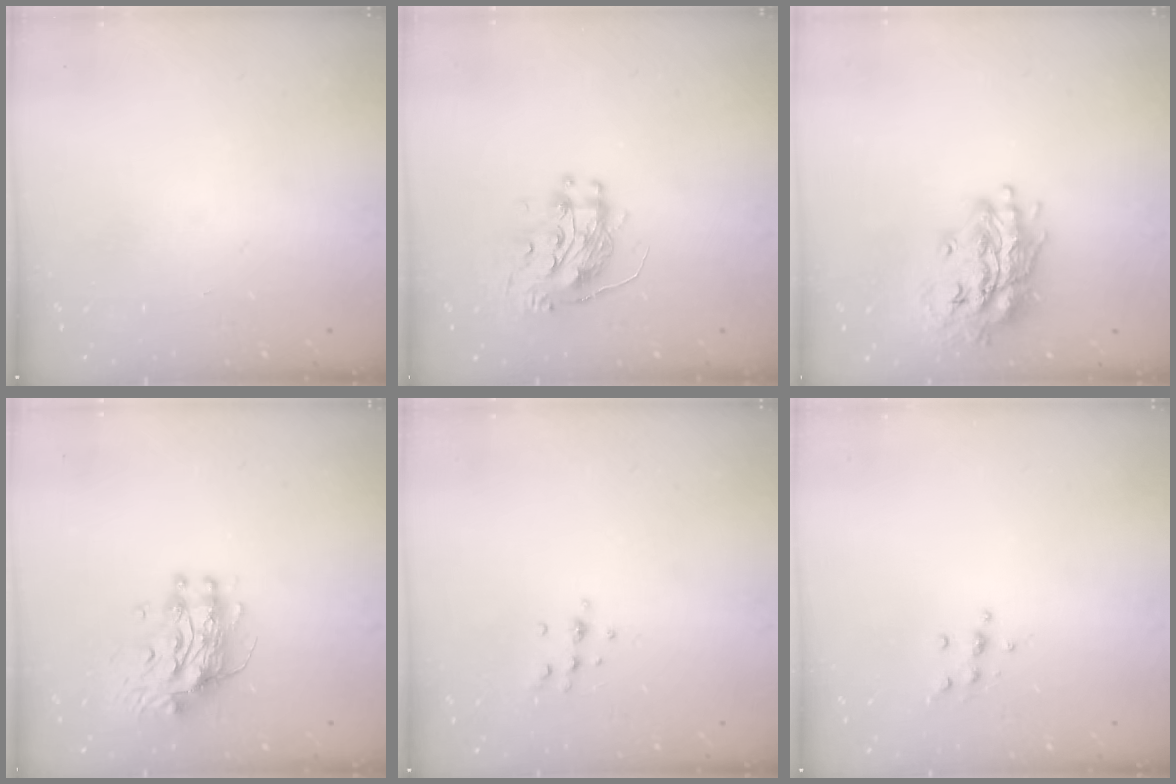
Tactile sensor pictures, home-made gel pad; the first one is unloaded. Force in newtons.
{"total": 10.7, "press": 10.6, "slide": 1.2}
{"total": 16.5, "press": 16.4, "slide": 1.9}
{"total": 11.0, "press": 10.9, "slide": 1.0}
{"total": 5.1, "press": 4.9, "slide": 1.1}
{"total": 5.4, "press": 5.3, "slide": 0.6}